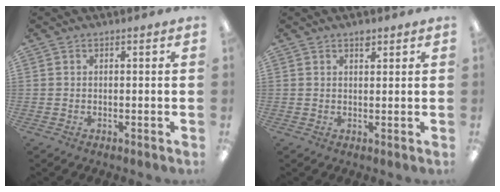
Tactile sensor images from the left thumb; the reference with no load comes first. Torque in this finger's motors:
{"motor_torque": [0.22, 0.12, 0.14, -0.14, 0.00]}